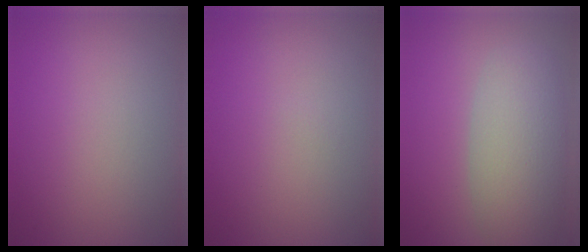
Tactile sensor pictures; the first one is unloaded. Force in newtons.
{"total": 0.0}
{"total": 6.0, "press": 6.0, "slide": 0.4}